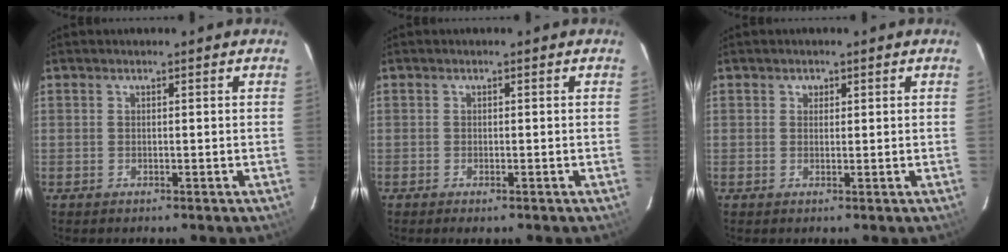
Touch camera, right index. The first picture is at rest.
{"total": 0.8, "force": [-0.6, 0.2, 0.5], "torque": [-0.007, -0.003, -0.011]}
{"total": 1.2, "force": [0.5, 1.1, 0.2], "torque": [0.002, 0.006, 0.007]}